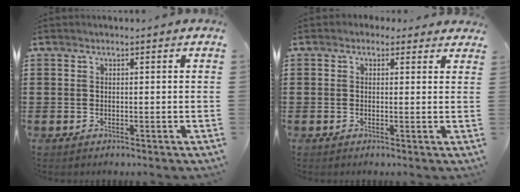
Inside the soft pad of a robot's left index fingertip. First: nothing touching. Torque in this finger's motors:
{"motor_torque": [0.86, -0.64, -0.08, -0.14]}